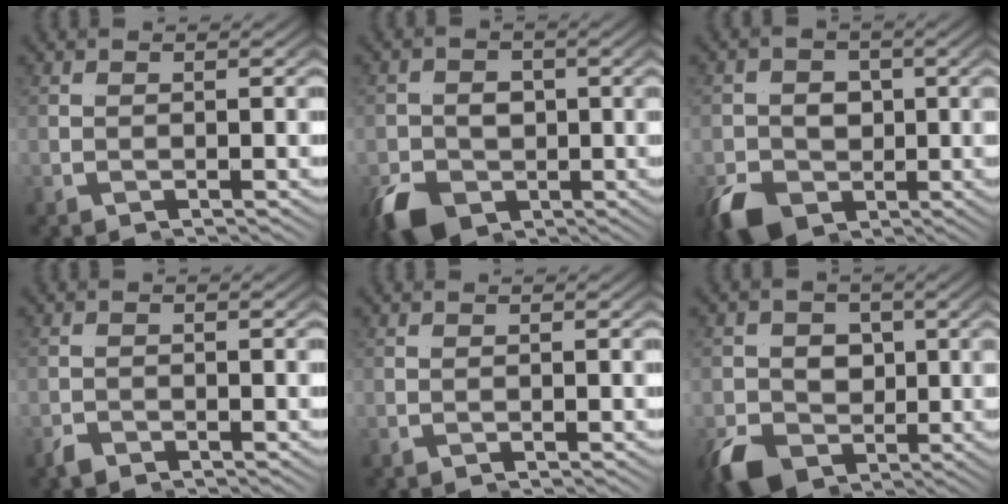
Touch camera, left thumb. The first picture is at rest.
{"total": 9.3, "force": [-1.5, 6.9, 6.2], "torque": [-0.092, -0.017, -0.023]}
{"total": 11.4, "force": [-0.9, 8.5, 7.5], "torque": [-0.107, -0.011, -0.021]}
{"total": 1.7, "force": [-0.9, -0.4, -1.4], "torque": [0.021, 0.000, -0.021]}
{"total": 0.0}
{"total": 12.8, "force": [-0.5, 9.6, 8.4], "torque": [-0.125, -0.014, -0.014]}